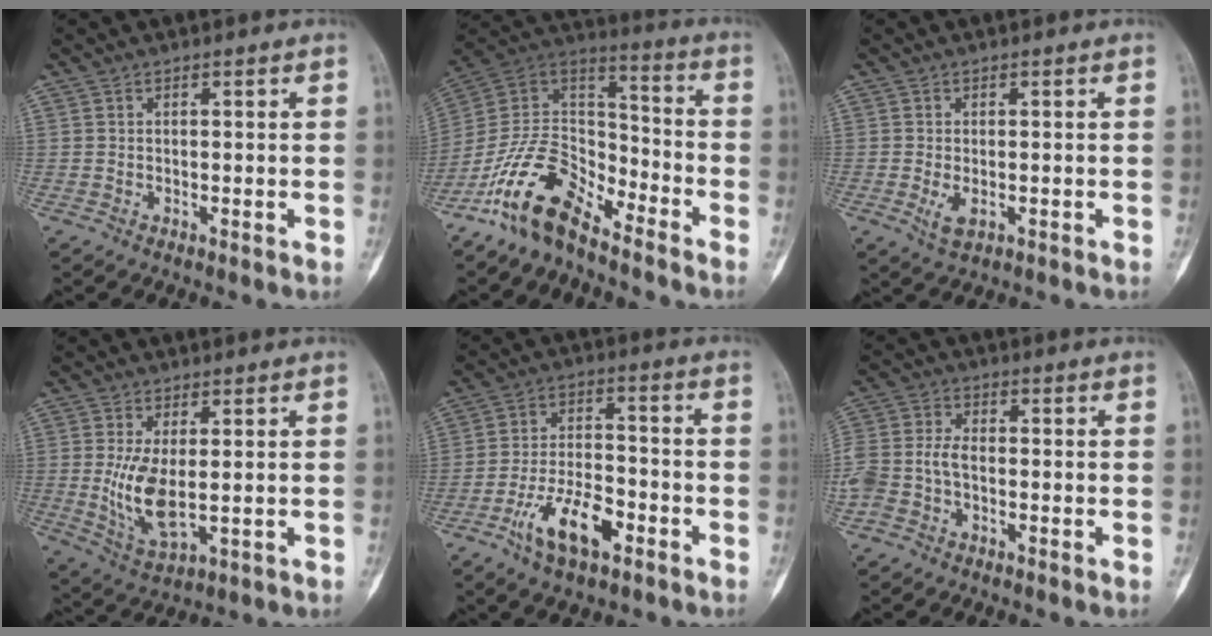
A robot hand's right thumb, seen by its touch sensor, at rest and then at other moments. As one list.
[{"total": 15.5, "force": [-11.1, 6.9, 8.3], "torque": [-0.138, 0.093, -0.218]}, {"total": 2.9, "force": [-0.9, 1.5, 2.3], "torque": [-0.048, -0.006, -0.012]}, {"total": 8.7, "force": [0.1, 3.8, 7.8], "torque": [-0.156, -0.018, 0.014]}, {"total": 11.5, "force": [-6.0, 5.2, 8.4], "torque": [-0.150, 0.032, -0.107]}, {"total": 7.3, "force": [-1.9, 4.7, 5.2], "torque": [-0.125, 0.021, -0.044]}]